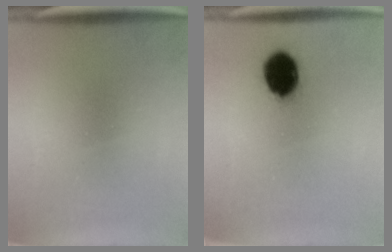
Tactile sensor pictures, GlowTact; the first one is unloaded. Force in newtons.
{"total": 10.0}